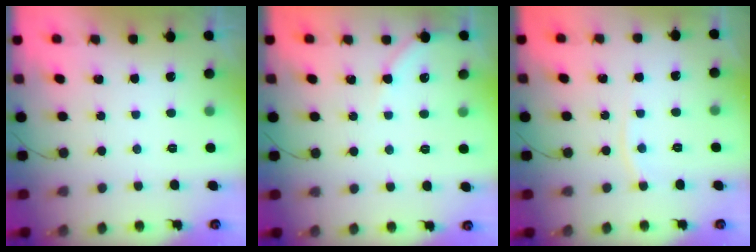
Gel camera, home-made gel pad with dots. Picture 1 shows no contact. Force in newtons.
{"total": 4.0, "press": 4.0, "slide": 0.5}
{"total": 4.1, "press": 4.1, "slide": 0.3}